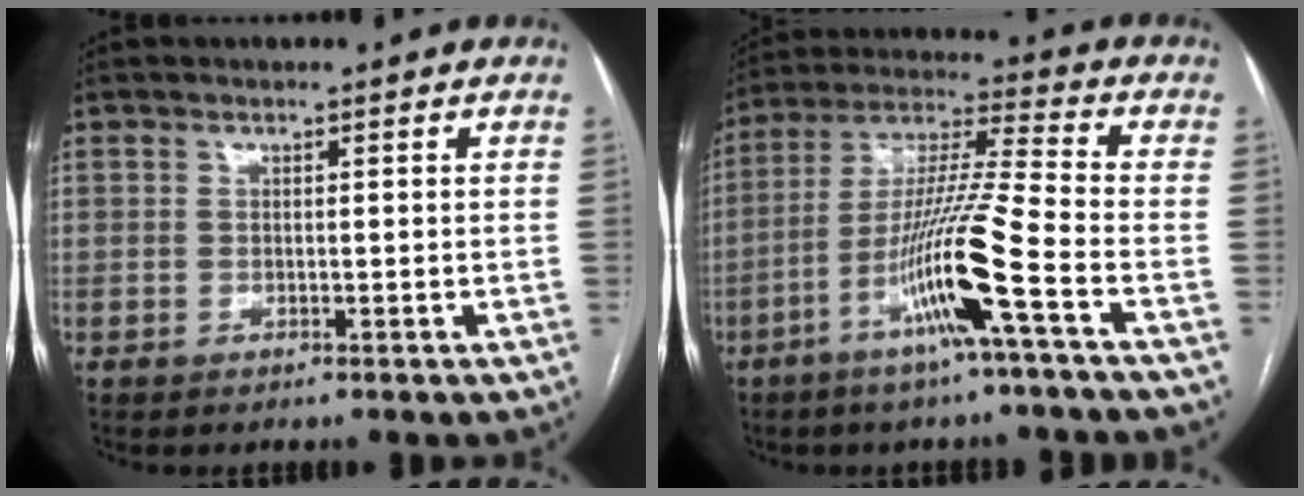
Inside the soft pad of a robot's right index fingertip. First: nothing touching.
{"total": 13.7, "force": [-5.8, -1.4, 12.3], "torque": [-0.240, -0.003, -0.113]}